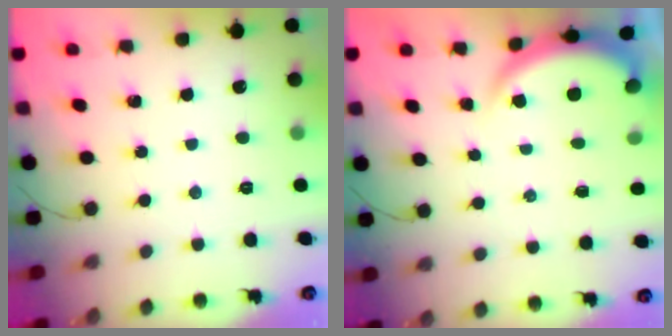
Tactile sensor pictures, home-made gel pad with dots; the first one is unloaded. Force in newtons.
{"total": 3.4, "press": 3.3, "slide": 0.6}